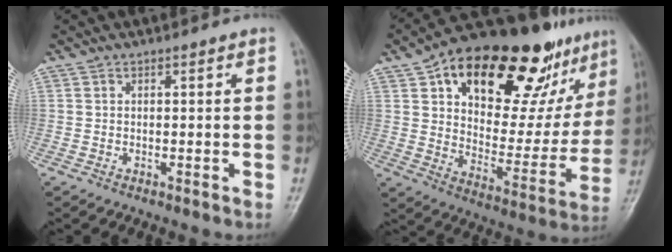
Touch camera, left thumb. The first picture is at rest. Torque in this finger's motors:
{"motor_torque": [0.94, 0.84, 1.76, -1.01, 0.12]}